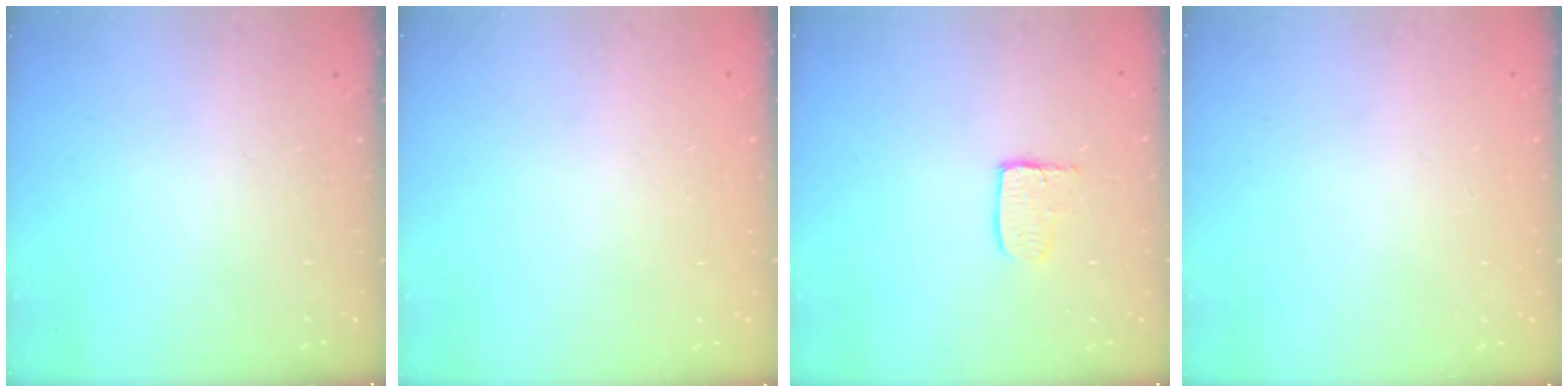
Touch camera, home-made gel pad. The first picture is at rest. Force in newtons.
{"total": 0.0}
{"total": 5.0, "press": 5.0, "slide": 0.4}
{"total": 0.8, "press": 0.4, "slide": 0.7}